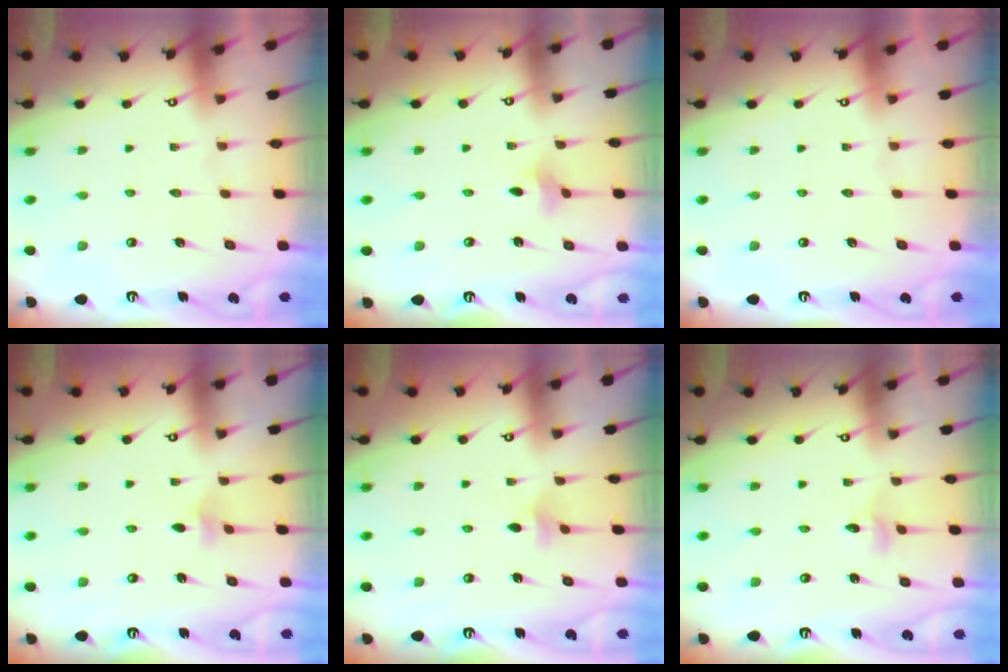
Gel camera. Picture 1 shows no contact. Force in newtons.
{"total": 1.9, "press": 1.9, "slide": 0.4}
{"total": 0.0}
{"total": 2.7, "press": 2.6, "slide": 0.6}
{"total": 3.3, "press": 3.2, "slide": 0.8}
{"total": 2.8, "press": 2.8, "slide": 0.3}